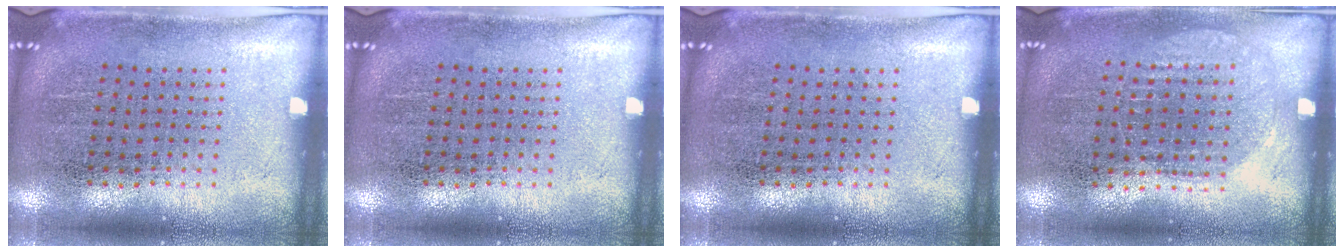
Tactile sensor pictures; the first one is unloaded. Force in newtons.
{"total": 0.0}
{"total": 0.0}
{"total": 1.0, "press": 0.9, "slide": 0.3}